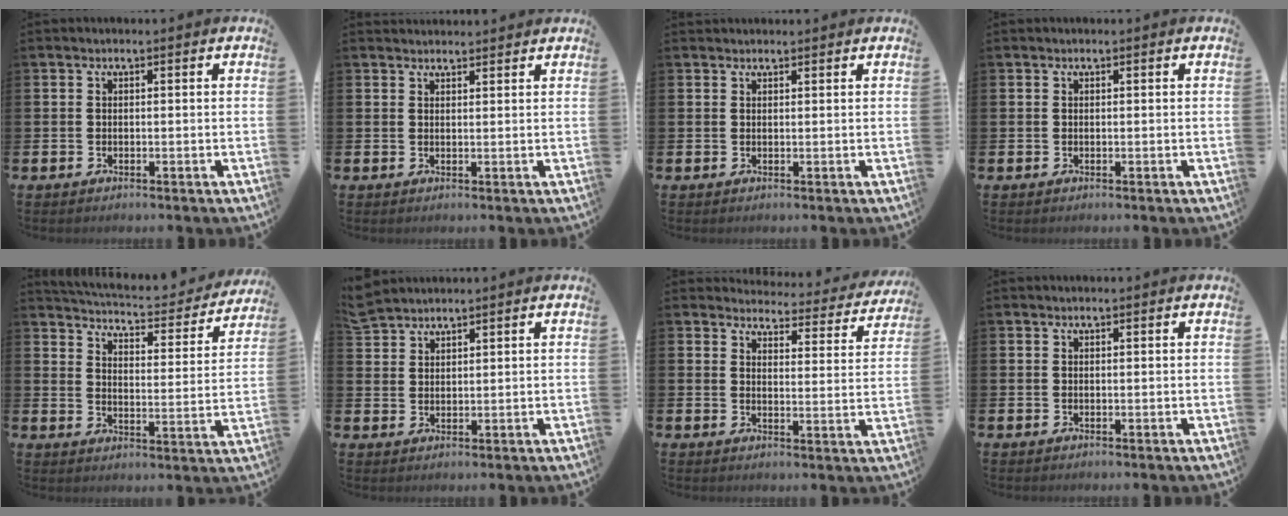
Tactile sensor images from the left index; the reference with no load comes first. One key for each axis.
{"total": 1.8, "fx": 1.8, "fy": 0.3, "fz": -0.1, "tx": 0.008, "ty": -0.009, "tz": 0.031}
{"total": 0.9, "fx": 0.9, "fy": 0.2, "fz": 0.0, "tx": 0.007, "ty": -0.001, "tz": 0.015}
{"total": 0.0}
{"total": 5.1, "fx": 4.9, "fy": 0.7, "fz": 0.9, "tx": -0.039, "ty": -0.043, "tz": 0.079}
{"total": 3.3, "fx": 3.3, "fy": 0.4, "fz": 0.3, "tx": -0.009, "ty": -0.017, "tz": 0.062}
{"total": 3.5, "fx": 3.3, "fy": 0.9, "fz": 0.4, "tx": -0.015, "ty": -0.034, "tz": 0.051}
{"total": 0.0}